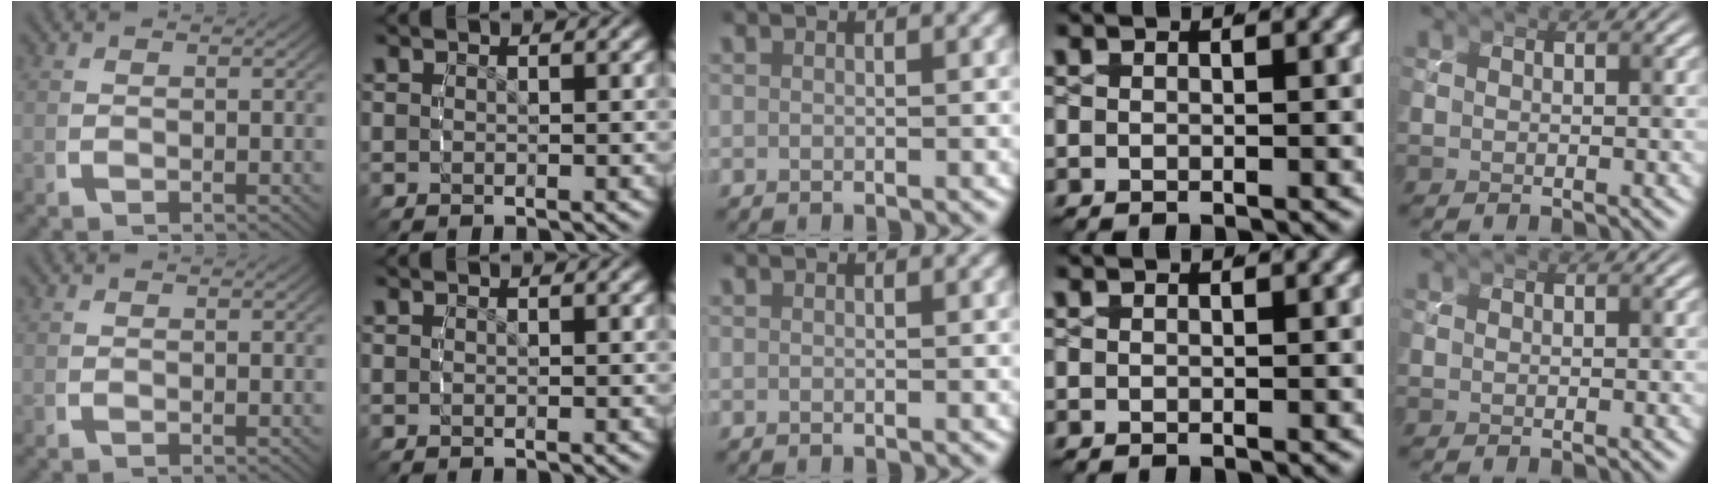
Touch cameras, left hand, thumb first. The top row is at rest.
{}